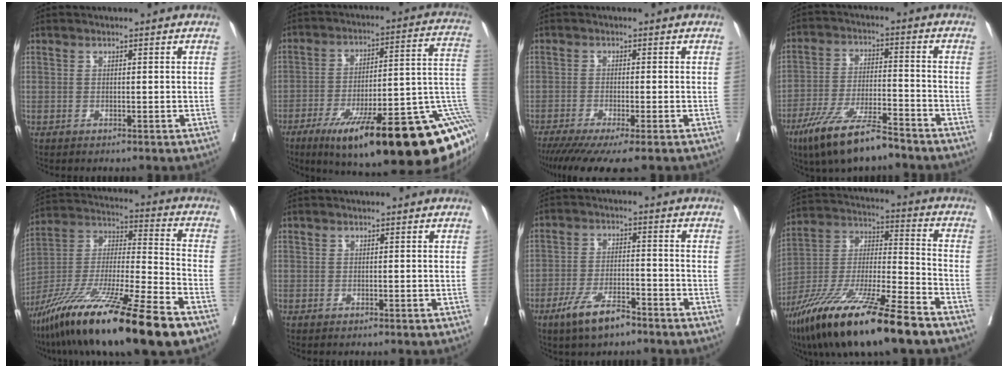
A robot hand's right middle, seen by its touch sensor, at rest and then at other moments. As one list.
[{"total": 31.4, "force": [-14.8, 4.9, 27.3], "torque": [-0.258, 0.003, -0.217]}, {"total": 9.1, "force": [-6.7, 0.8, 6.1], "torque": [-0.087, -0.019, -0.108]}, {"total": 12.0, "force": [-8.8, 1.9, 8.0], "torque": [-0.150, -0.026, -0.159]}, {"total": 24.8, "force": [-16.4, 1.7, 18.5], "torque": [-0.322, -0.051, -0.294]}, {"total": 0.0}, {"total": 7.2, "force": [-5.0, 2.0, 4.7], "torque": [-0.095, -0.005, -0.086]}, {"total": 22.3, "force": [-15.1, 2.3, 16.2], "torque": [-0.300, -0.049, -0.271]}]